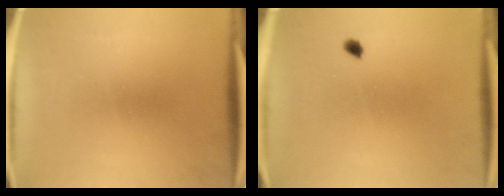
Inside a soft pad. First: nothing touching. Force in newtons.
{"total": 1.1}